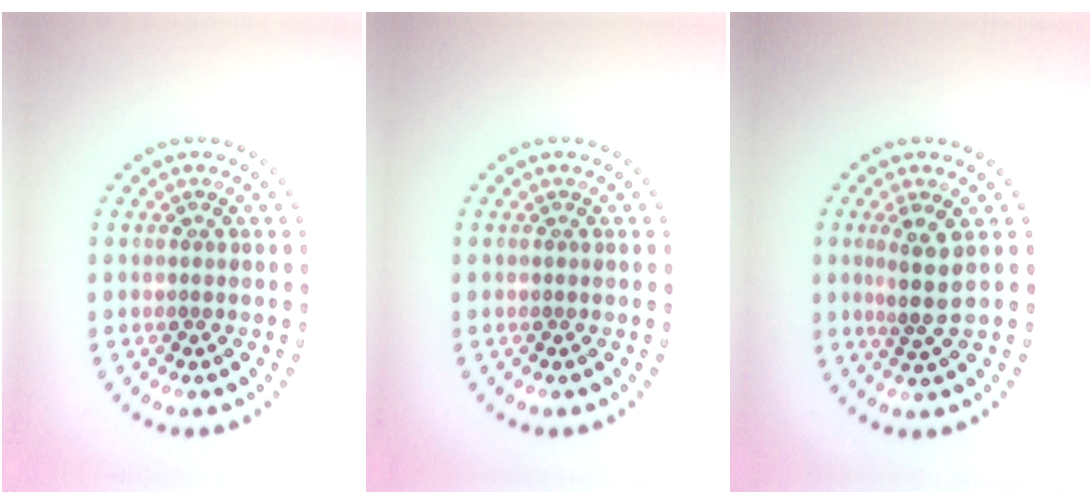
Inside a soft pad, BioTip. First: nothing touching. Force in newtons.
{"total": 0.0}
{"total": 2.6, "press": 2.0, "slide": 1.7}